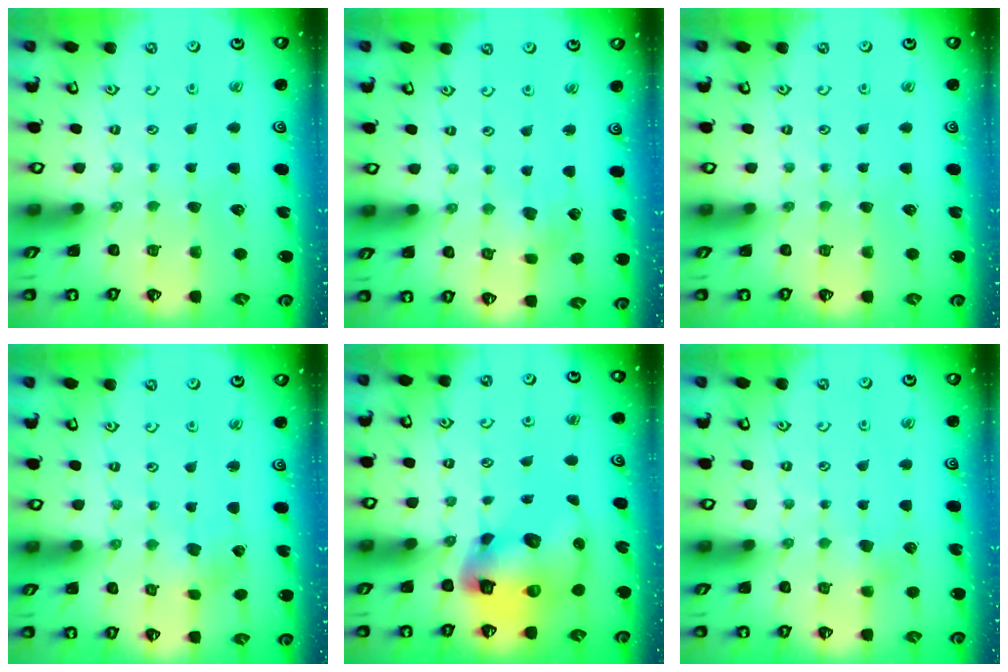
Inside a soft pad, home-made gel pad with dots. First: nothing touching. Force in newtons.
{"total": 1.9, "press": 1.9, "slide": 0.3}
{"total": 0.0}
{"total": 1.5, "press": 1.5, "slide": 0.1}
{"total": 14.8, "press": 14.7, "slide": 1.9}
{"total": 3.6, "press": 3.5, "slide": 0.5}